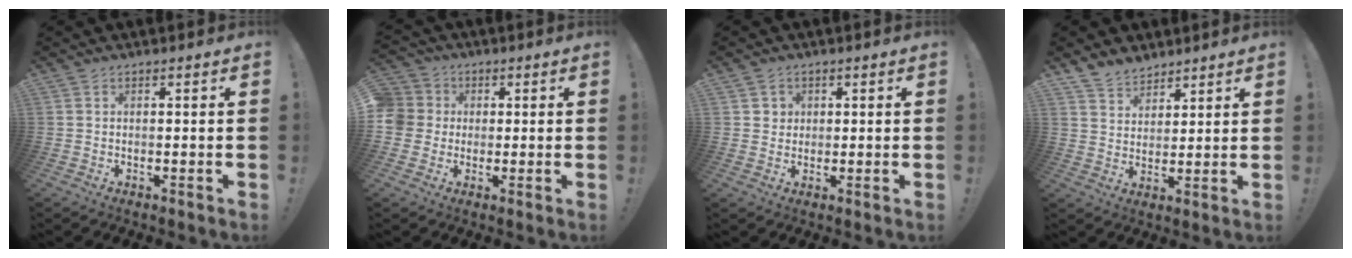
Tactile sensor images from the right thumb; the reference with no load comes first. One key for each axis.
{"total": 7.3, "fx": 0.1, "fy": 7.0, "fz": 1.9, "tx": -0.043, "ty": 0.006, "tz": 0.002}
{"total": 3.1, "fx": 1.1, "fy": 2.9, "fz": 0.4, "tx": -0.001, "ty": -0.004, "tz": 0.020}
{"total": 7.0, "fx": 5.9, "fy": 3.7, "fz": 1.1, "tx": -0.028, "ty": -0.038, "tz": 0.116}